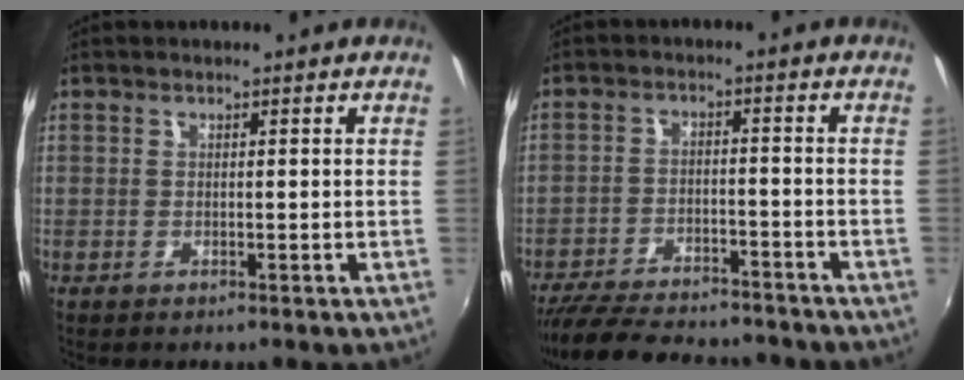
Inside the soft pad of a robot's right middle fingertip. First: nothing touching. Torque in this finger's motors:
{"motor_torque": [0.30, -1.06, 0.11, 0.10]}